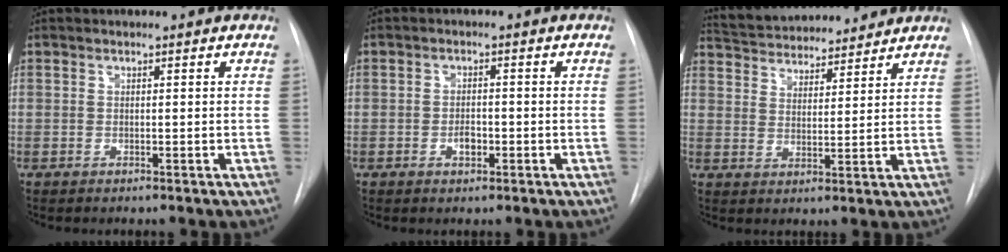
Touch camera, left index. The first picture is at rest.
{"total": 1.9, "force": [-0.7, 1.0, 1.4], "torque": [-0.022, 0.003, -0.011]}
{"total": 16.7, "force": [15.6, 3.8, 4.8], "torque": [-0.082, 0.020, 0.244]}